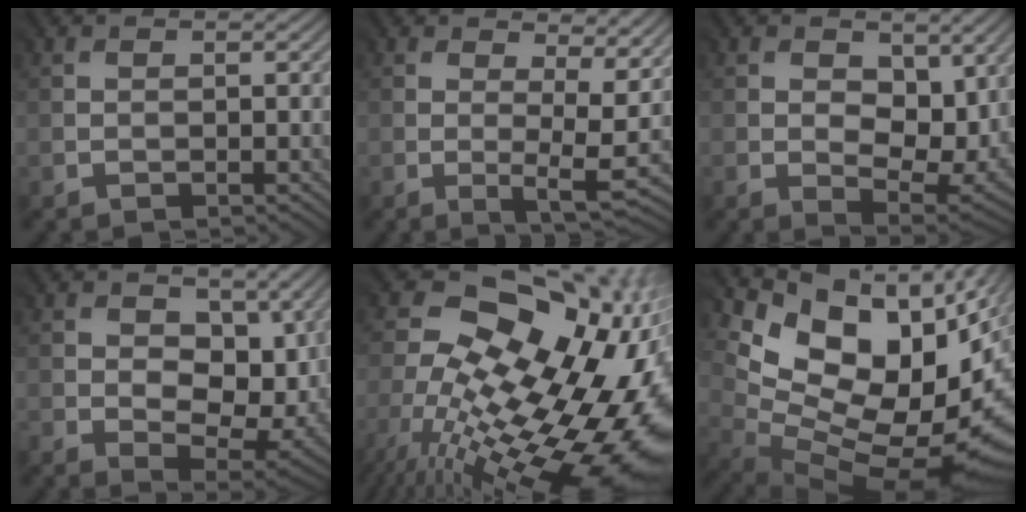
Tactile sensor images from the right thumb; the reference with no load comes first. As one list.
[{"total": 6.1, "force": [1.6, 1.8, 5.6], "torque": [-0.088, -0.013, 0.028]}, {"total": 8.5, "force": [2.3, 5.2, 6.3], "torque": [-0.121, -0.018, 0.047]}, {"total": 9.8, "force": [0.6, 6.3, 7.4], "torque": [-0.138, -0.021, 0.022]}, {"total": 18.9, "force": [-4.4, 10.7, 15.0], "torque": [-0.246, -0.009, -0.066]}, {"total": 14.8, "force": [4.6, 9.0, 10.9], "torque": [-0.171, -0.023, 0.113]}]